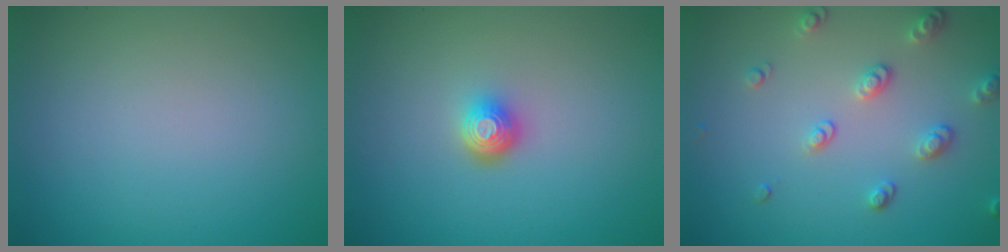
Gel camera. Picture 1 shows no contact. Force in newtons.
{"total": 2.0, "press": 1.5, "slide": 1.4}
{"total": 2.6, "press": 2.6, "slide": 0.6}